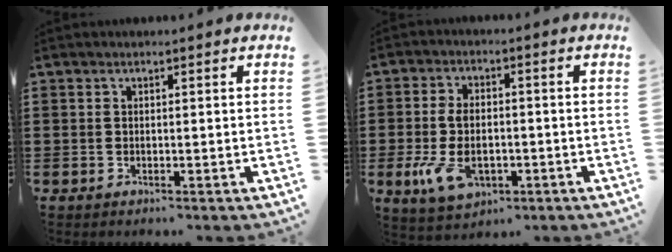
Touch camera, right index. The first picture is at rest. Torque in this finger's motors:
{"motor_torque": [1.15, -0.23, 0.93, 0.20]}